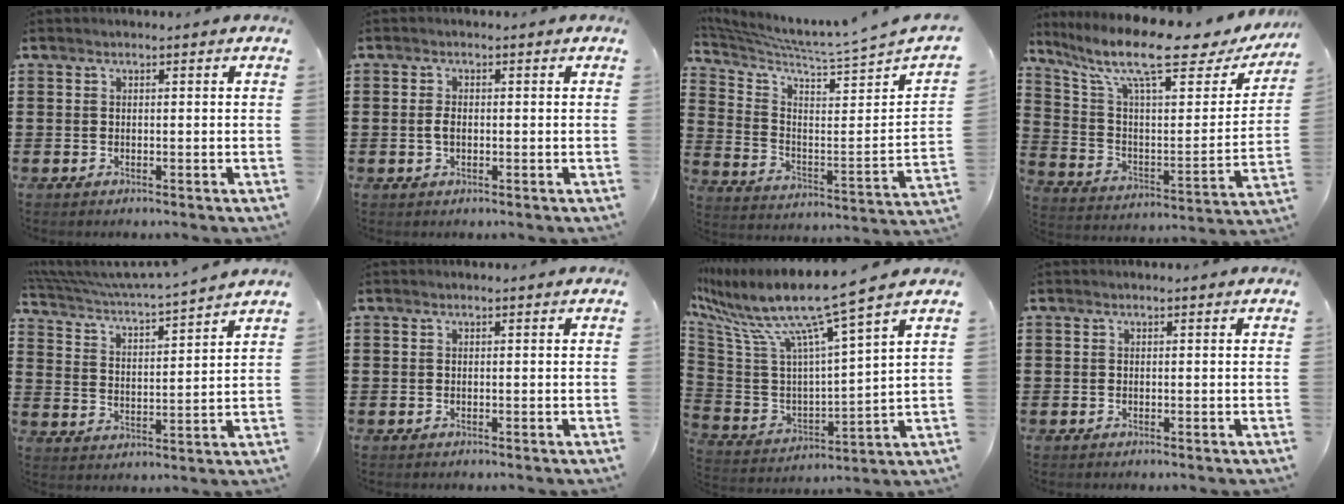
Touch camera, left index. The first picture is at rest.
{"total": 1.9, "force": [0.0, 1.0, 1.7], "torque": [-0.048, -0.003, -0.006]}
{"total": 4.4, "force": [3.8, -1.1, 1.9], "torque": [-0.060, -0.059, 0.055]}
{"total": 13.8, "force": [9.9, 2.6, 9.2], "torque": [-0.199, -0.058, 0.163]}
{"total": 4.1, "force": [3.8, -0.3, 1.5], "torque": [-0.051, -0.035, 0.058]}
{"total": 0.0}
{"total": 11.3, "force": [8.6, -0.3, 7.3], "torque": [-0.176, -0.065, 0.136]}
{"total": 0.0}